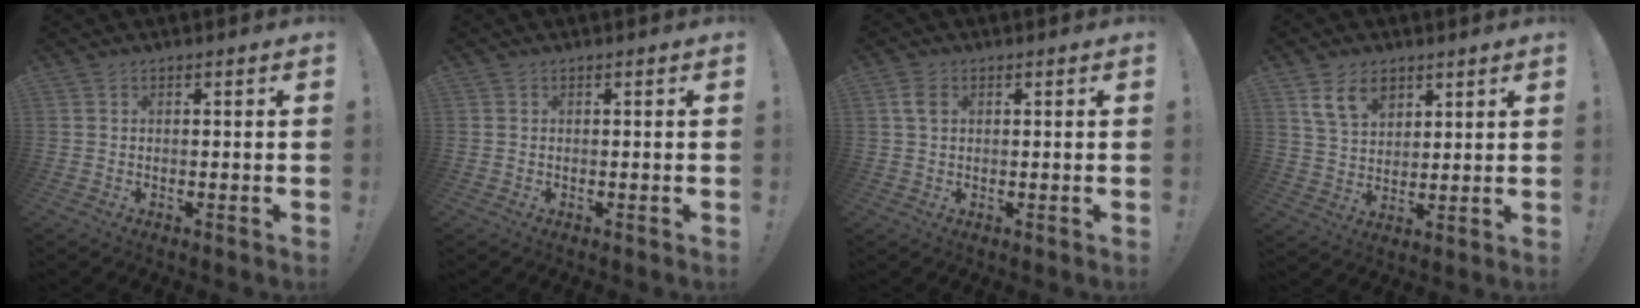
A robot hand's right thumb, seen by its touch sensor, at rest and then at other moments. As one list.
[{"total": 0.0}, {"total": 4.1, "force": [1.2, 2.8, 2.7], "torque": [-0.037, 0.002, 0.023]}, {"total": 10.4, "force": [6.0, 7.0, 4.9], "torque": [-0.081, -0.020, 0.118]}]